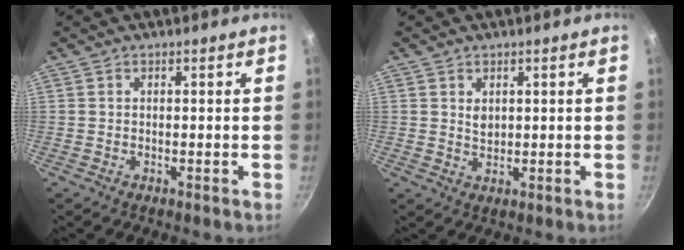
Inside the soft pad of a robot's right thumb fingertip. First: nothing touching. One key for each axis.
{"total": 2.1, "fx": 0.8, "fy": 1.5, "fz": 1.3, "tx": -0.018, "ty": -0.006, "tz": 0.016}